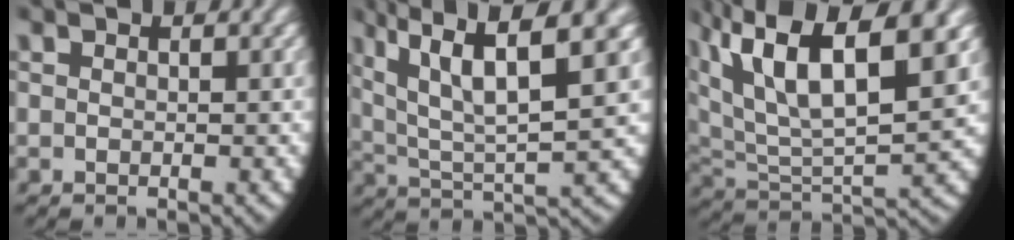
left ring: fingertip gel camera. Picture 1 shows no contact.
{"total": 8.6, "force": [3.2, 4.0, 7.0], "torque": [-0.139, -0.017, 0.067]}
{"total": 11.6, "force": [3.9, 6.6, 8.7], "torque": [-0.179, -0.004, 0.062]}